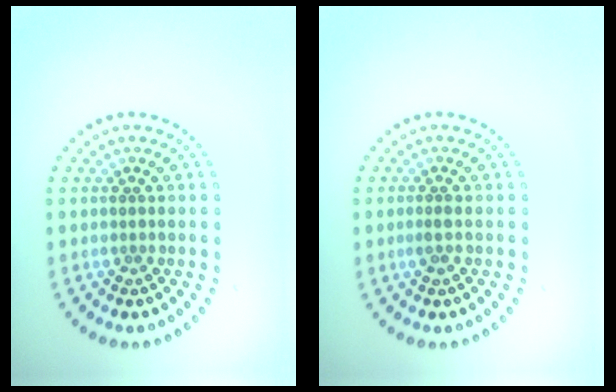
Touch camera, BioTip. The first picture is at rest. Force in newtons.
{"total": 1.0, "press": 0.9, "slide": 0.4}